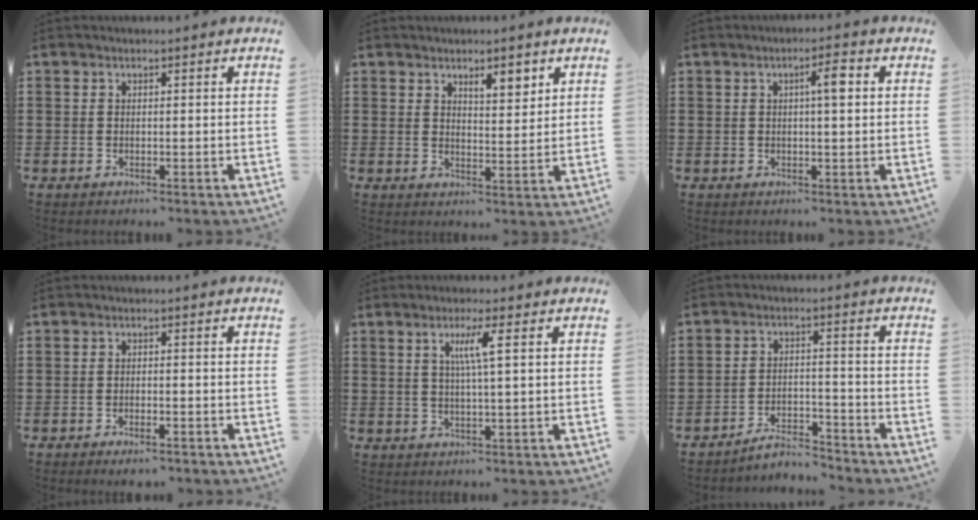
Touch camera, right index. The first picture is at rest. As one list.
[{"total": 4.1, "force": [2.8, 1.4, 2.6], "torque": [-0.032, -0.003, 0.043]}, {"total": 3.2, "force": [0.7, 0.6, 3.0], "torque": [-0.044, 0.001, 0.004]}, {"total": 1.6, "force": [-1.5, 0.1, 0.6], "torque": [-0.014, -0.002, -0.028]}, {"total": 4.2, "force": [1.1, -0.2, 4.1], "torque": [-0.081, -0.001, 0.014]}, {"total": 4.5, "force": [-4.3, 0.4, 1.1], "torque": [-0.021, 0.006, -0.086]}]